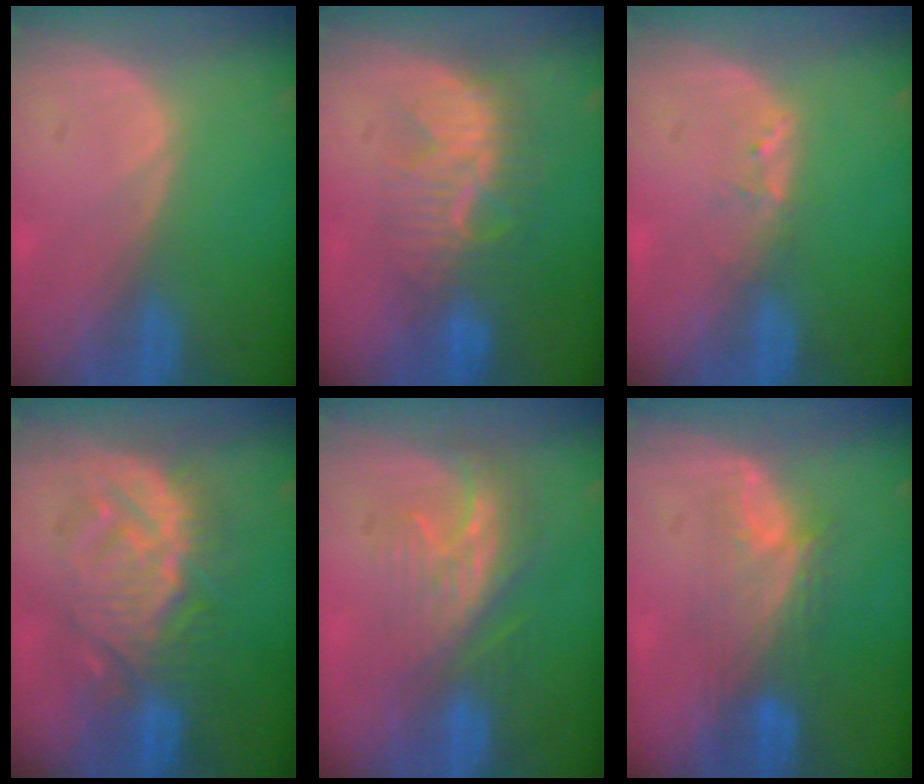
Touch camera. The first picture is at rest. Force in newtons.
{"total": 8.0, "press": 7.8, "slide": 2.1}
{"total": 1.6, "press": 1.5, "slide": 0.3}
{"total": 9.5, "press": 9.4, "slide": 0.5}
{"total": 8.8, "press": 7.5, "slide": 4.6}
{"total": 5.4, "press": 5.3, "slide": 1.5}